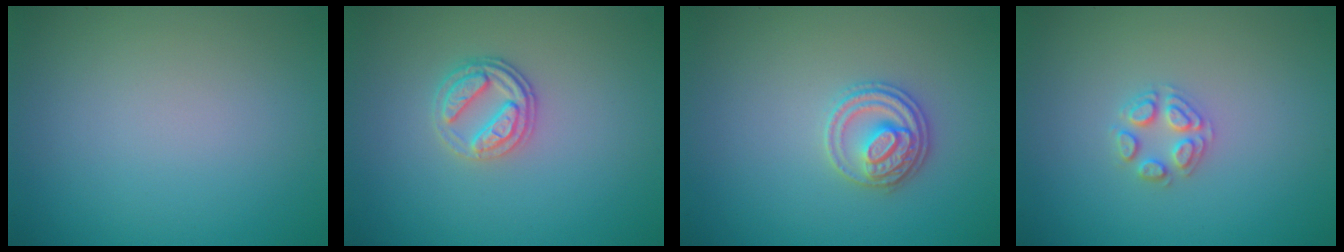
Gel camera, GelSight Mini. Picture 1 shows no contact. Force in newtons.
{"total": 2.7, "press": 2.5, "slide": 0.9}
{"total": 2.8, "press": 2.7, "slide": 0.5}
{"total": 2.2, "press": 2.2, "slide": 0.2}